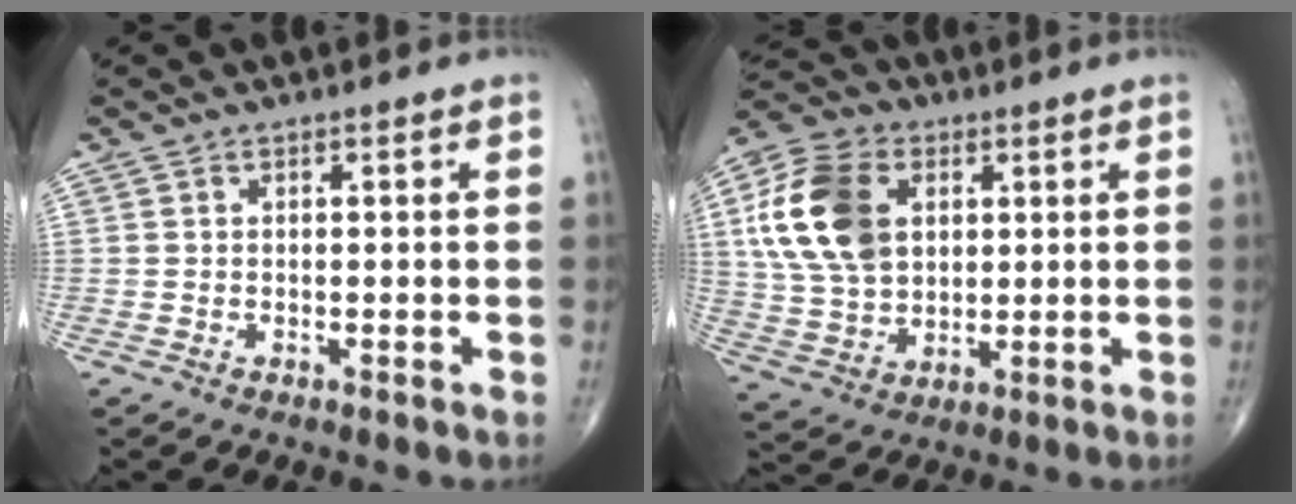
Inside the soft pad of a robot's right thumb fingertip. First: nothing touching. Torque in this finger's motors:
{"motor_torque": [2.19, 2.26, 0.92, -0.05, 0.17]}